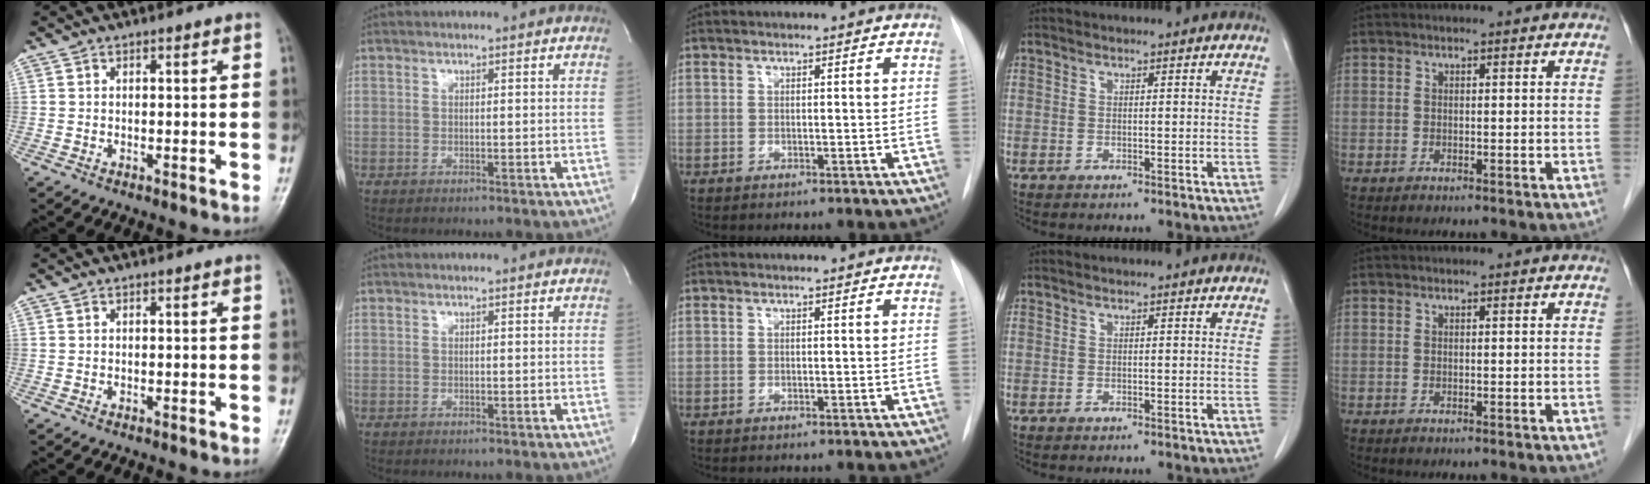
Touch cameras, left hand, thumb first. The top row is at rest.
{}